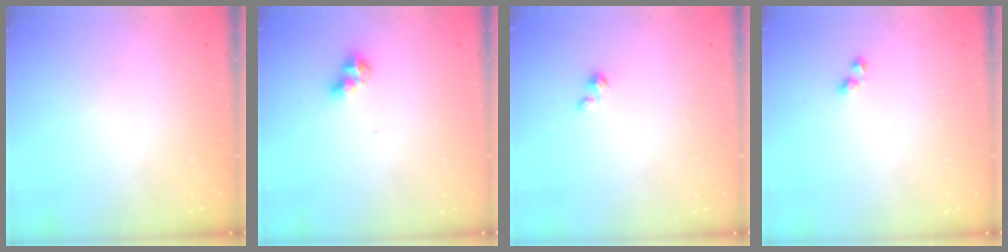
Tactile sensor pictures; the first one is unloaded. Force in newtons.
{"total": 6.1, "press": 6.1, "slide": 0.7}
{"total": 1.5, "press": 1.5, "slide": 0.1}
{"total": 2.9, "press": 2.9, "slide": 0.2}